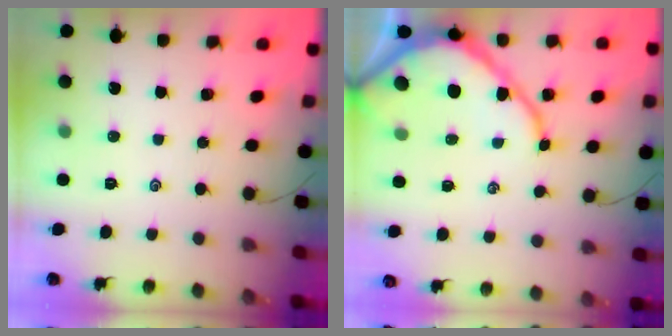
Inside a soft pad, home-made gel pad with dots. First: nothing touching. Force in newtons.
{"total": 11.2, "press": 11.1, "slide": 1.2}